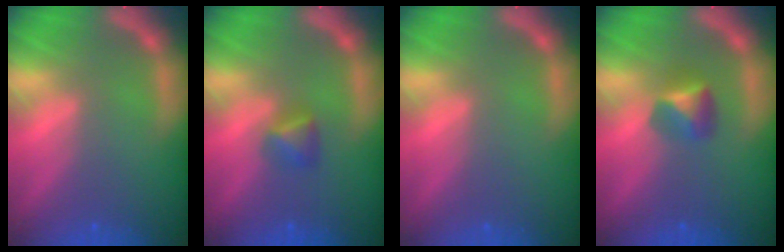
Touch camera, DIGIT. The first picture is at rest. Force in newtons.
{"total": 1.9}
{"total": 0.0}
{"total": 2.4}